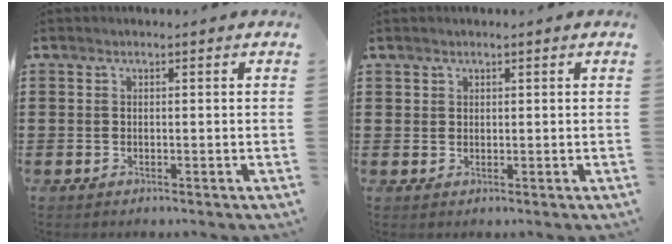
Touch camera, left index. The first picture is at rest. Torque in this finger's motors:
{"motor_torque": [-0.10, 0.21, -0.01, 0.01]}